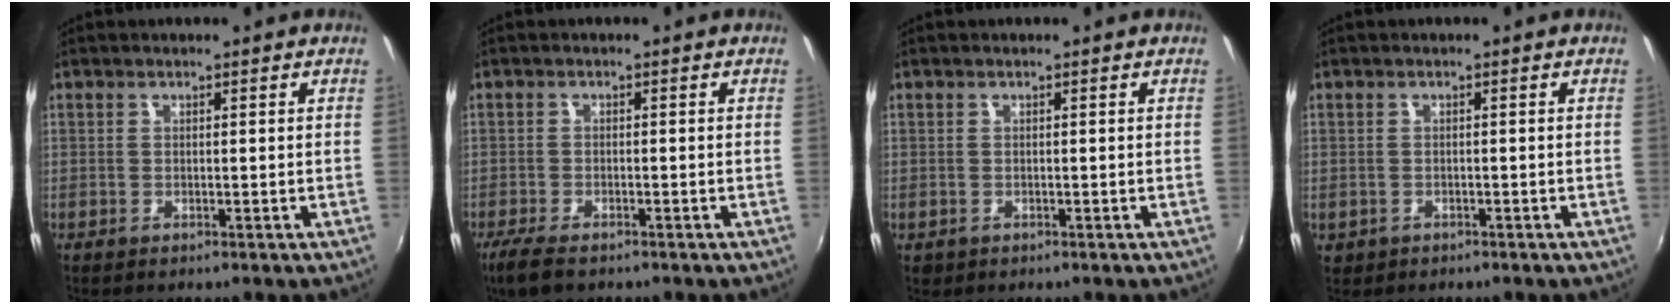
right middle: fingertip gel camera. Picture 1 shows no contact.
{"total": 4.5, "force": [-3.4, 1.2, 2.7], "torque": [-0.070, -0.017, -0.066]}
{"total": 0.7, "force": [-0.2, 0.7, 0.2], "torque": [-0.003, -0.003, -0.003]}
{"total": 1.7, "force": [-0.5, 1.5, 0.6], "torque": [-0.017, -0.003, -0.004]}